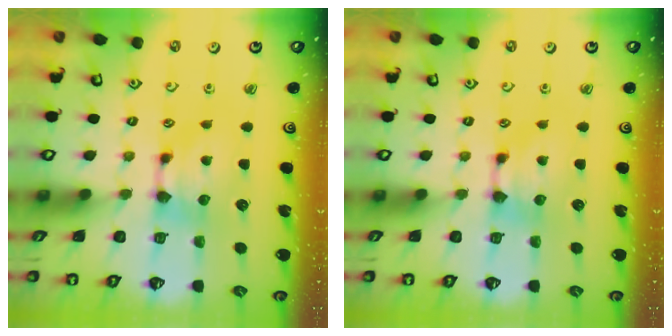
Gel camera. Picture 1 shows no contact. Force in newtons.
{"total": 0.0}